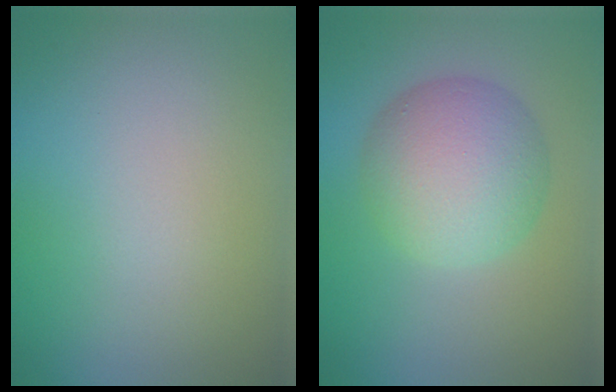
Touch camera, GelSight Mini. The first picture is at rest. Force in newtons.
{"total": 6.7, "press": 6.7, "slide": 0.2}